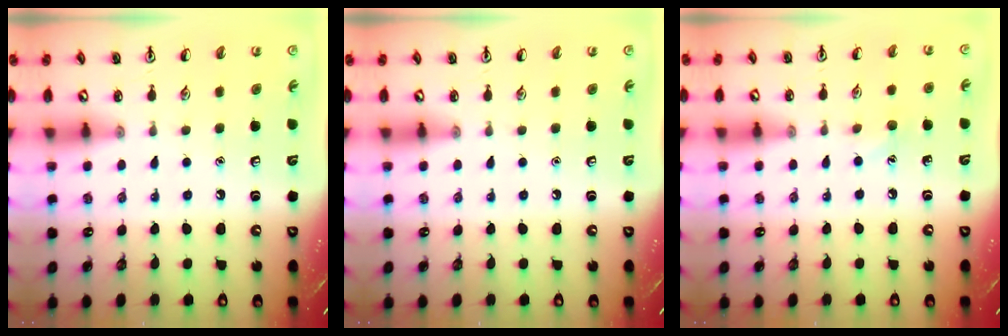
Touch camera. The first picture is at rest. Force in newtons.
{"total": 0.0}
{"total": 5.9, "press": 5.6, "slide": 1.7}